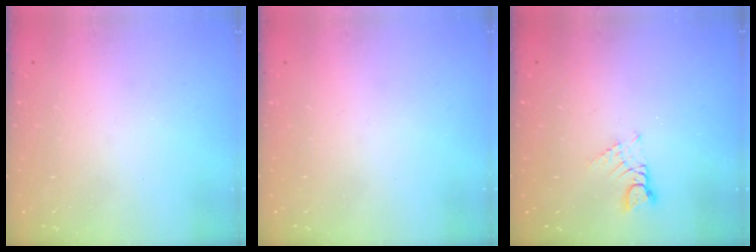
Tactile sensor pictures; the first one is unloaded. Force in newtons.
{"total": 0.0}
{"total": 3.0, "press": 3.0, "slide": 0.2}